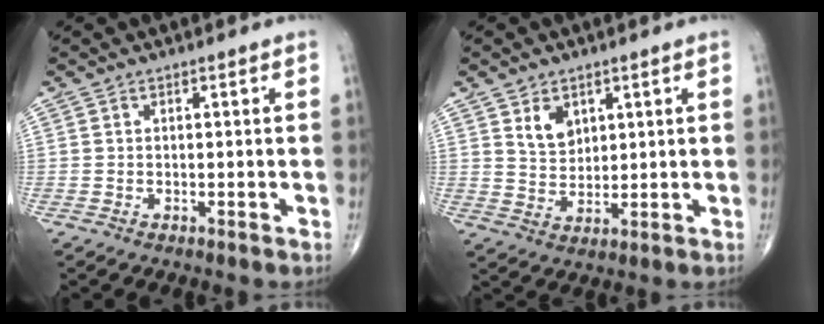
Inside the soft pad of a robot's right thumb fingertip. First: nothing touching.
{"total": 5.1, "force": [2.6, 3.5, 2.7], "torque": [-0.028, -0.022, 0.051]}